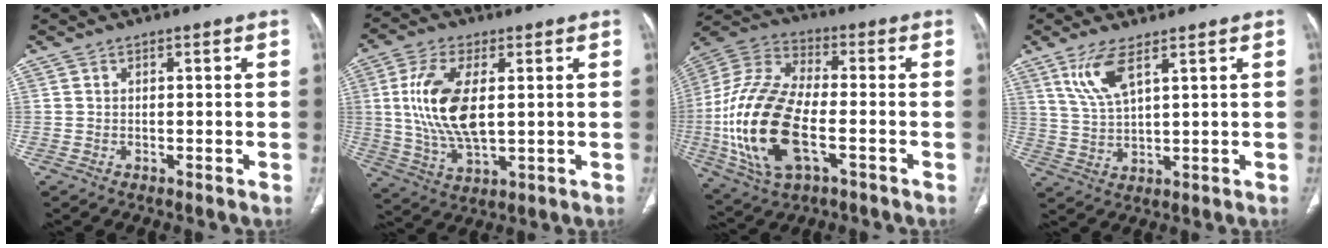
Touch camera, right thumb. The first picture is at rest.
{"total": 14.0, "force": [1.7, 6.6, 12.1], "torque": [-0.251, -0.009, 0.039]}
{"total": 22.6, "force": [-5.1, 11.3, 18.8], "torque": [-0.406, 0.015, -0.089]}
{"total": 7.2, "force": [4.0, 2.0, 5.6], "torque": [-0.123, -0.017, 0.093]}